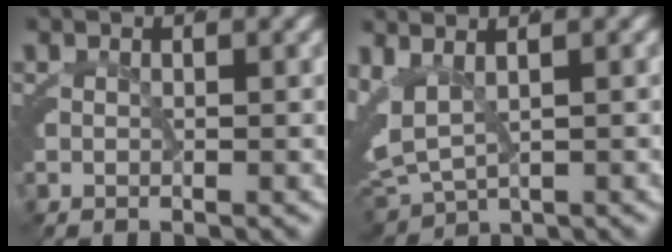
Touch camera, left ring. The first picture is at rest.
{"total": 7.9, "force": [0.6, 6.5, 4.3], "torque": [-0.130, -0.034, 0.024]}